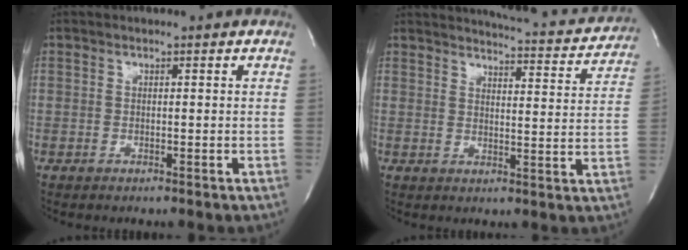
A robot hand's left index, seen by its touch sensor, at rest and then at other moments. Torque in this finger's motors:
{"motor_torque": [0.02, -0.41, -0.05, -0.01]}